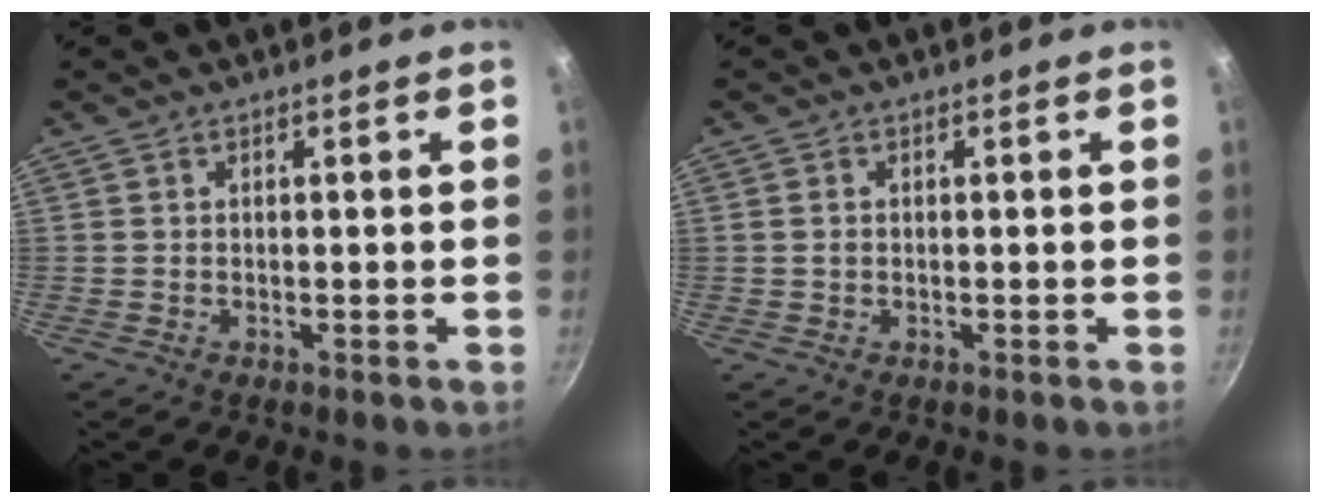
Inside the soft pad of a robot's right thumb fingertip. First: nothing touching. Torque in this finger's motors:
{"motor_torque": [0.23, -0.05, -0.50, 0.06, -0.07]}